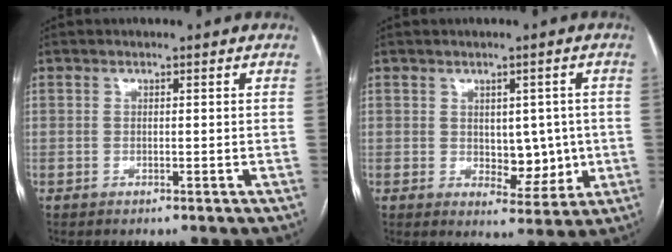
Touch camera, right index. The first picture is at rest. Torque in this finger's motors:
{"motor_torque": [0.04, 0.14, 0.07, 0.03]}